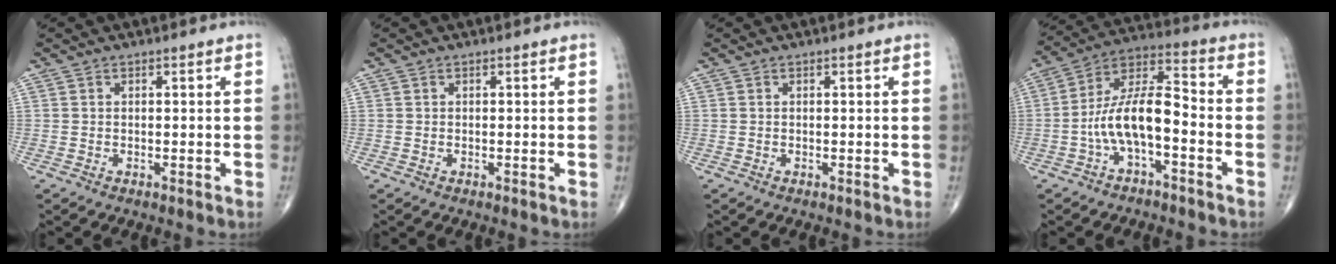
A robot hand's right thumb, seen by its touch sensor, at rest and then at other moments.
{"total": 0.0}
{"total": 0.0}
{"total": 11.9, "force": [-3.5, 4.8, 10.3], "torque": [-0.192, 0.055, -0.070]}